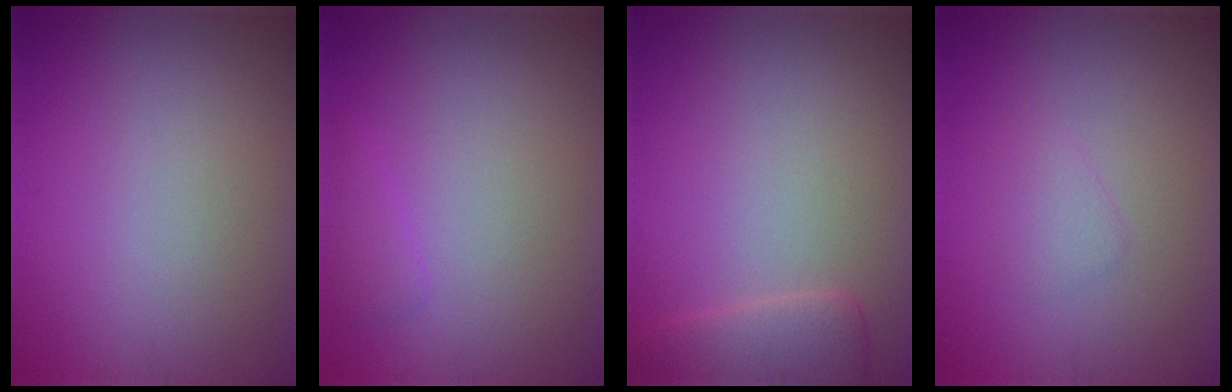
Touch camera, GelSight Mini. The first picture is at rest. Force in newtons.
{"total": 1.1, "press": 1.1, "slide": 0.1}
{"total": 2.9, "press": 2.9, "slide": 0.3}
{"total": 1.1, "press": 1.1, "slide": 0.1}